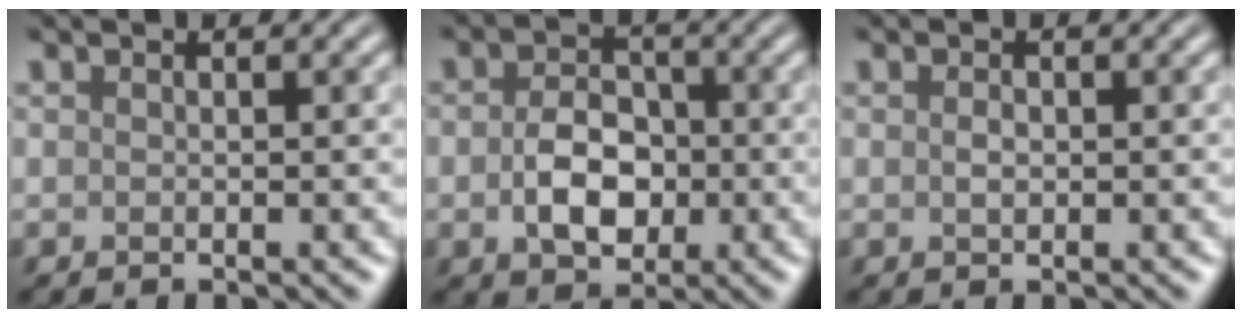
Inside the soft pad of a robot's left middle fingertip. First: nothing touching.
{"total": 4.8, "force": [-0.9, 3.4, 3.3], "torque": [-0.061, -0.001, -0.017]}
{"total": 1.0, "force": [0.0, 0.7, 0.8], "torque": [-0.015, -0.002, 0.000]}